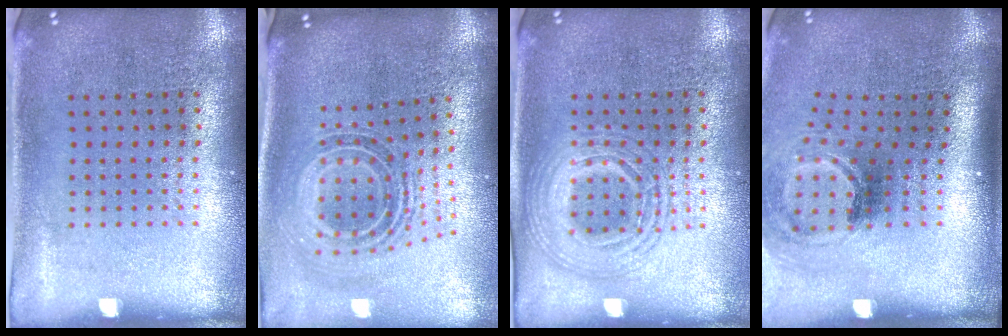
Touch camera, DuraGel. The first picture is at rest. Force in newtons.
{"total": 1.3, "press": 1.1, "slide": 0.8}
{"total": 2.7, "press": 2.7, "slide": 0.4}
{"total": 2.0, "press": 1.3, "slide": 1.6}